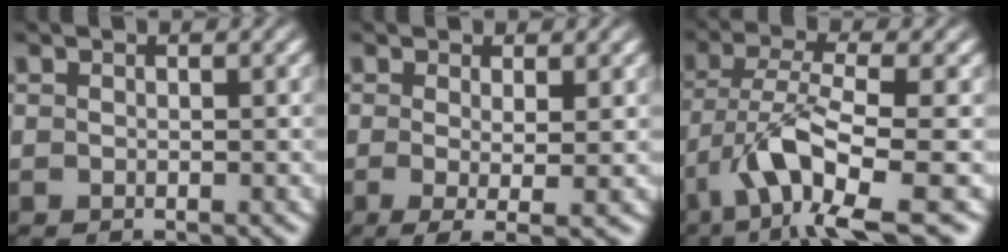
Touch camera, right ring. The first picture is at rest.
{"total": 3.7, "force": [-1.8, 1.1, 3.0], "torque": [-0.065, -0.029, -0.016]}
{"total": 7.4, "force": [-2.8, 2.5, 6.4], "torque": [-0.129, -0.031, -0.029]}